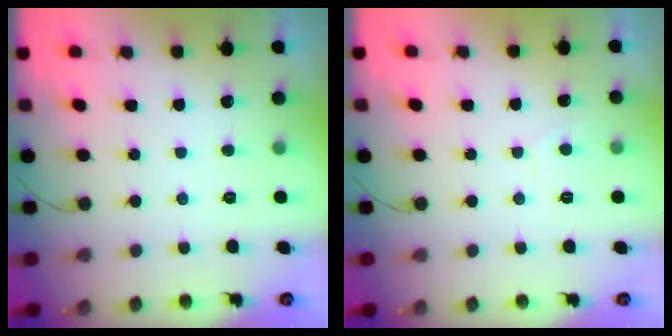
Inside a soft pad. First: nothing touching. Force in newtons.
{"total": 1.6, "press": 1.6, "slide": 0.2}